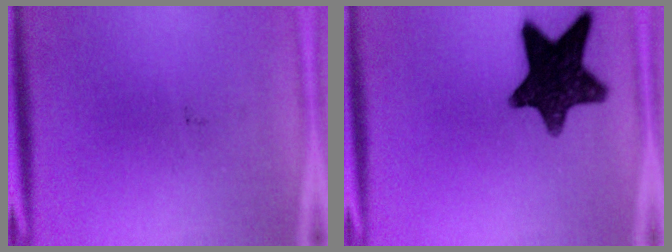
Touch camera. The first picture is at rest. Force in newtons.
{"total": 14.3}